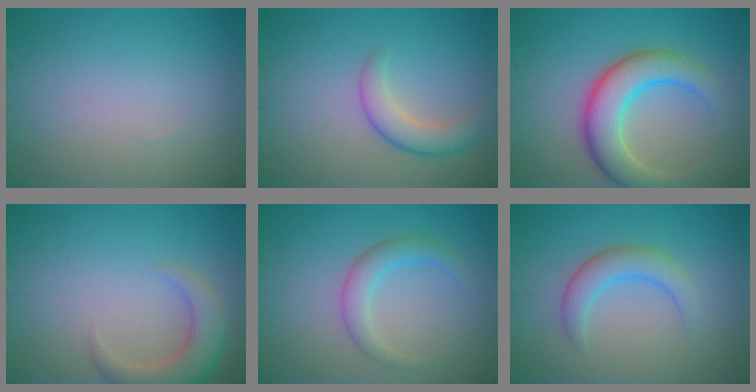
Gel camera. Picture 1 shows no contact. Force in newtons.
{"total": 3.2, "press": 3.2, "slide": 0.1}
{"total": 6.9, "press": 6.9, "slide": 0.2}
{"total": 4.5, "press": 4.5, "slide": 0.5}
{"total": 2.7, "press": 2.7, "slide": 0.1}
{"total": 3.2, "press": 3.2, "slide": 0.2}